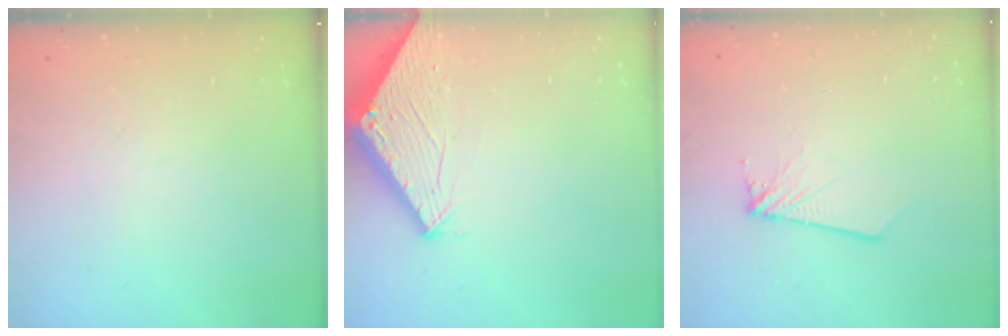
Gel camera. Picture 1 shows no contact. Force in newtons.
{"total": 2.8, "press": 2.8, "slide": 0.1}
{"total": 2.8, "press": 2.8, "slide": 0.3}